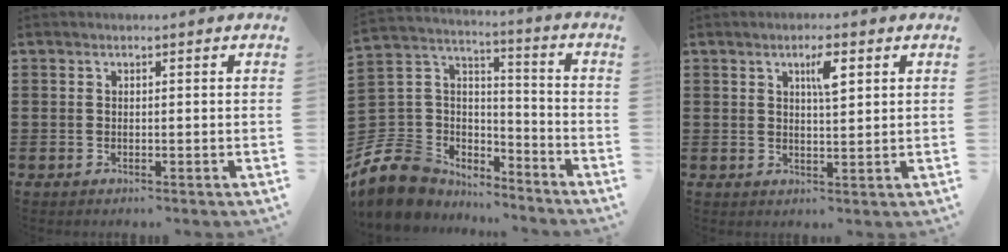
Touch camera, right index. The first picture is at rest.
{"total": 10.1, "force": [-7.3, 6.7, 2.0], "torque": [-0.098, 0.004, -0.144]}
{"total": 3.8, "force": [1.7, 0.9, 3.3], "torque": [-0.053, 0.003, 0.023]}